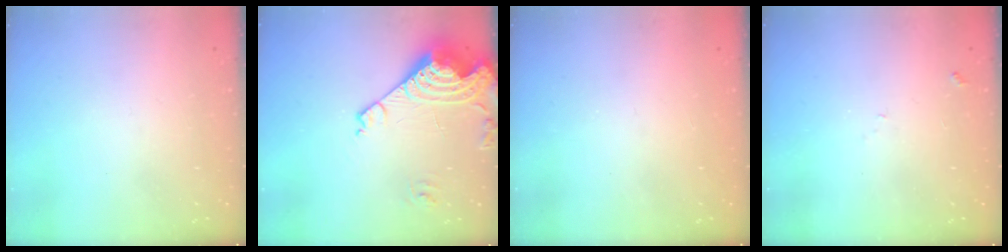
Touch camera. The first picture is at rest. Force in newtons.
{"total": 15.5, "press": 15.4, "slide": 1.8}
{"total": 0.9, "press": 0.9, "slide": 0.1}
{"total": 5.3, "press": 5.2, "slide": 0.6}